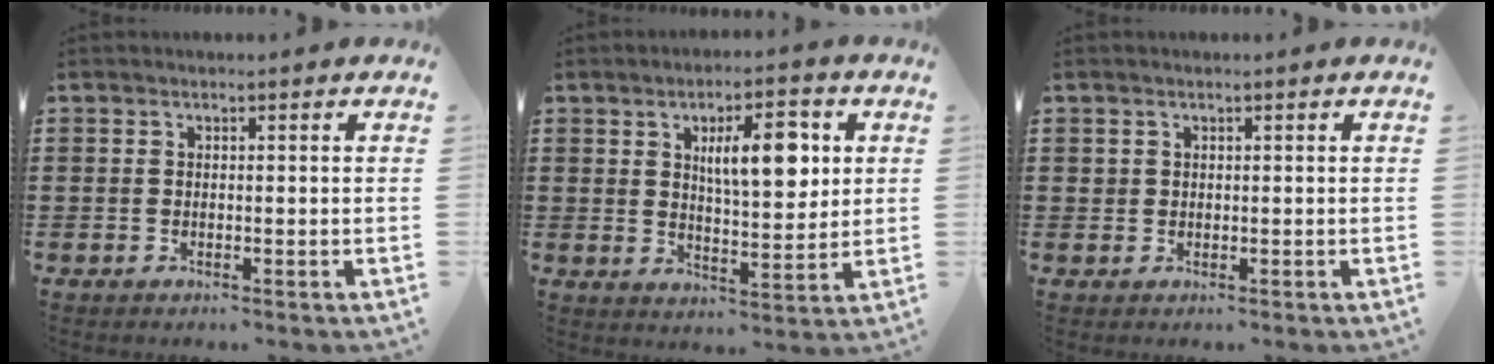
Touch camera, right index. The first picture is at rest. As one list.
[{"total": 8.8, "force": [3.0, 3.3, 7.7], "torque": [-0.122, -0.003, 0.042]}, {"total": 0.8, "force": [0.5, 0.7, 0.1], "torque": [-0.004, 0.002, 0.010]}]